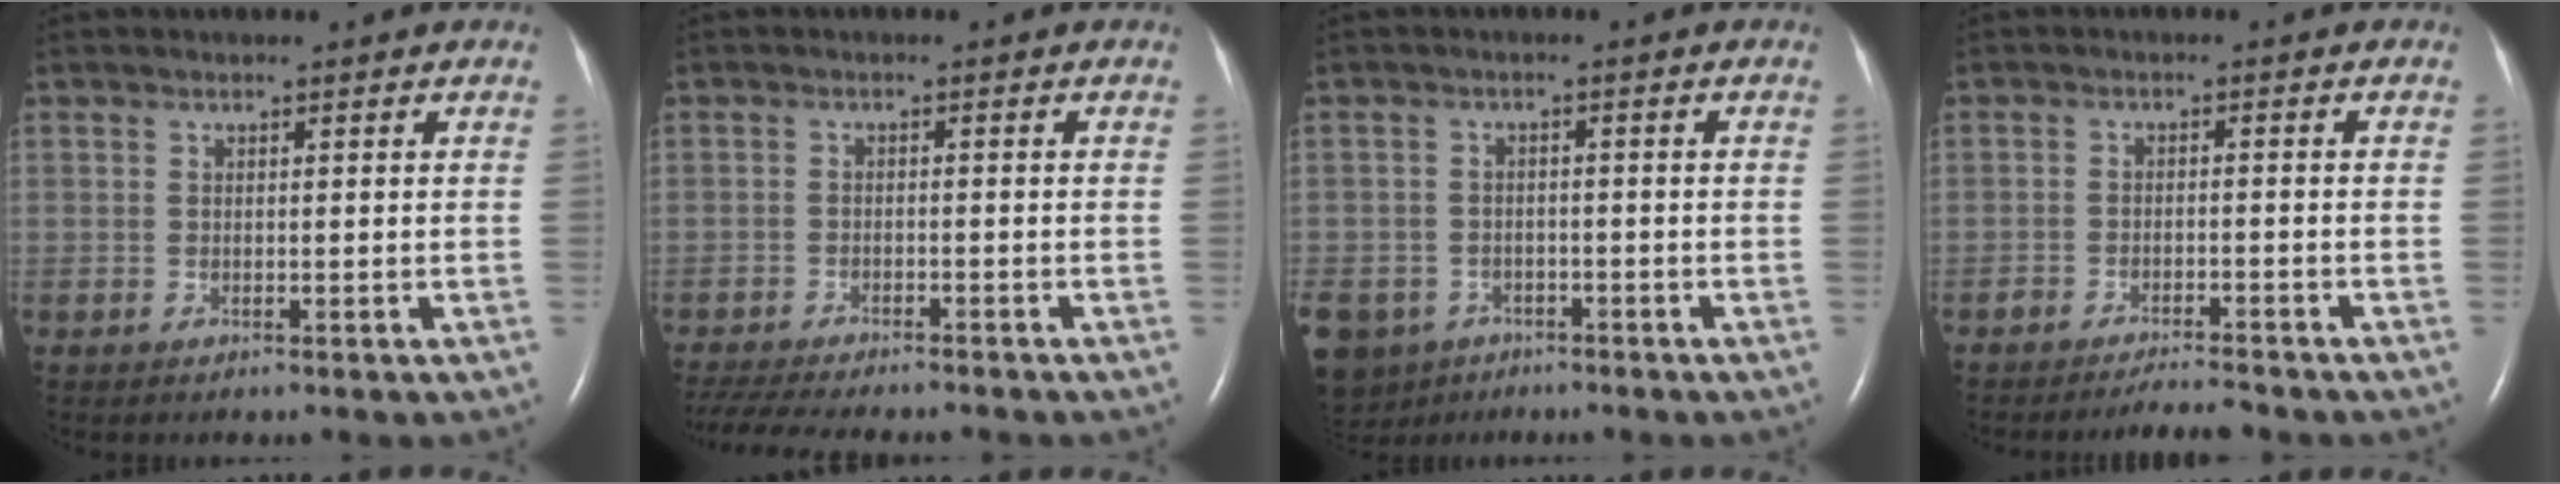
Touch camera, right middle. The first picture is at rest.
{"total": 12.2, "force": [-10.8, 2.0, 5.3], "torque": [-0.095, -0.017, -0.155]}
{"total": 10.7, "force": [-6.6, 7.9, 2.7], "torque": [-0.087, -0.006, -0.098]}
{"total": 3.9, "force": [-3.7, 0.2, 1.0], "torque": [-0.017, -0.012, -0.061]}